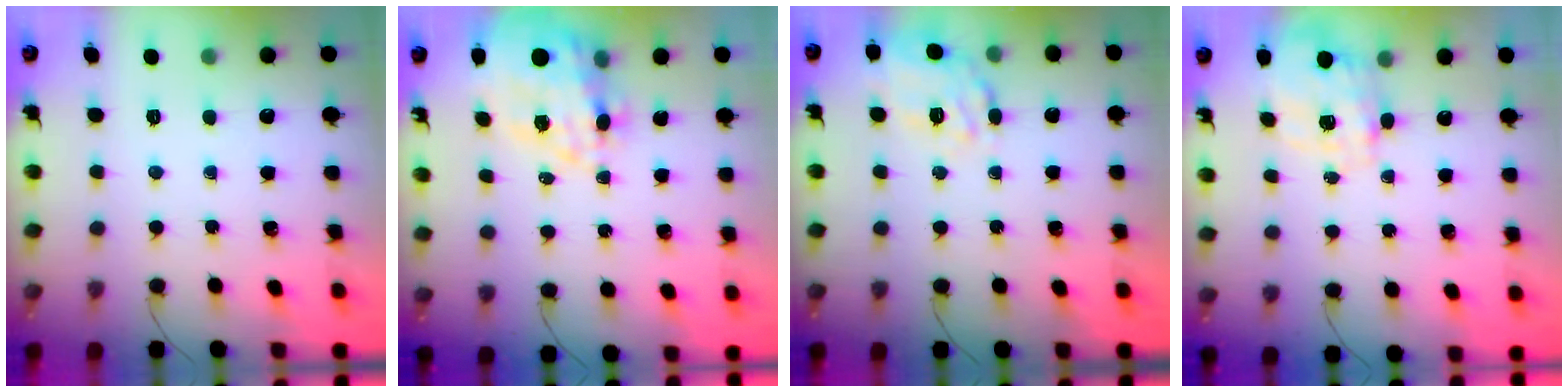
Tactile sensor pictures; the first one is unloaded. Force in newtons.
{"total": 18.3, "press": 17.9, "slide": 3.8}
{"total": 18.5, "press": 18.4, "slide": 1.6}
{"total": 3.6, "press": 3.5, "slide": 1.0}